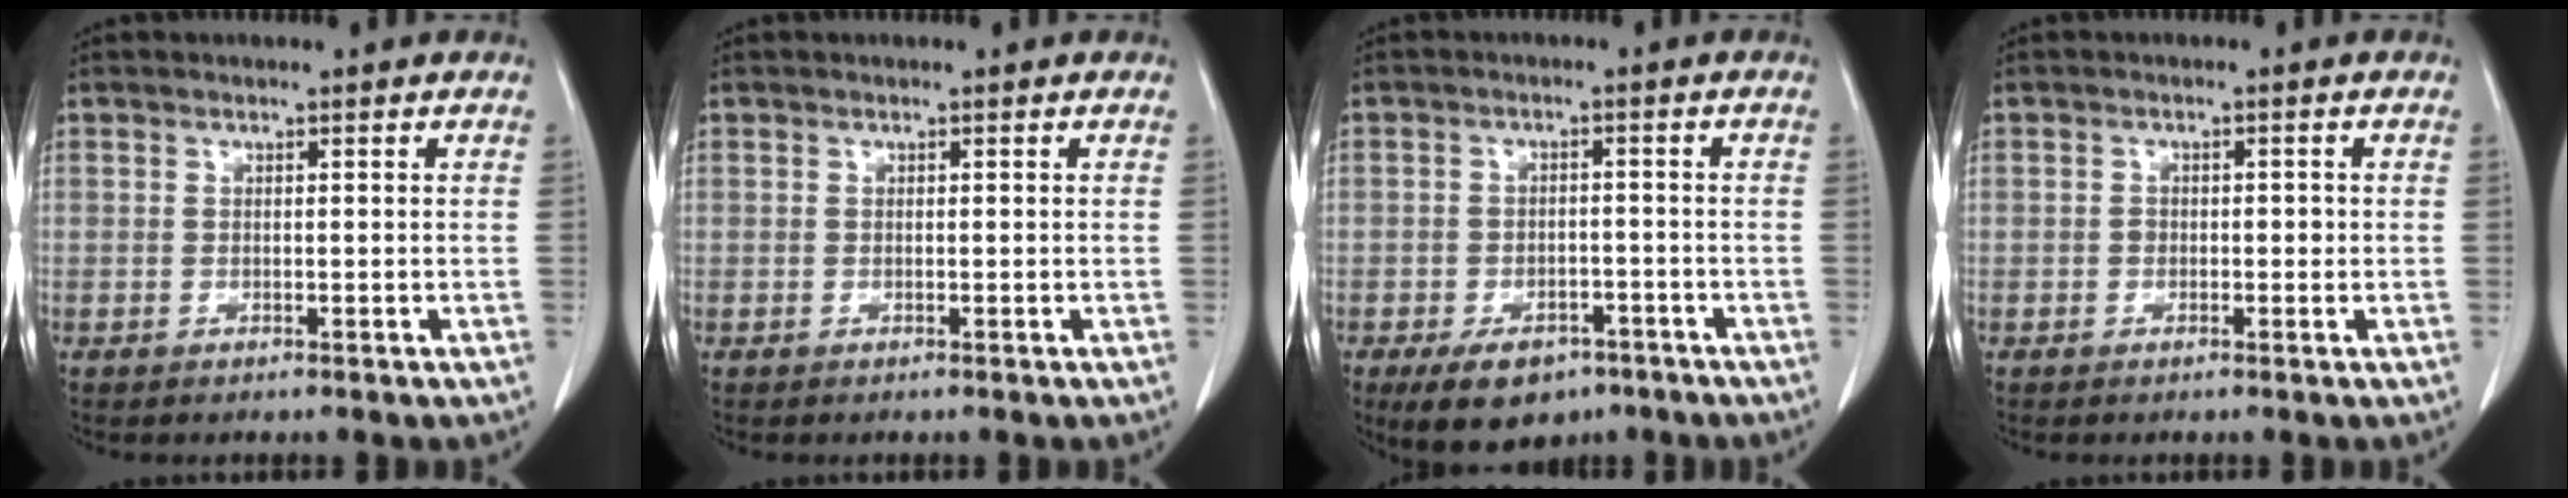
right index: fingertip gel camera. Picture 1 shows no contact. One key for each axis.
{"total": 0.0}
{"total": 8.2, "fx": -5.5, "fy": 4.7, "fz": 4.0, "tx": -0.063, "ty": 0.002, "tz": -0.078}
{"total": 1.7, "fx": -0.2, "fy": 1.2, "fz": 1.3, "tx": -0.019, "ty": 0.007, "tz": -0.002}